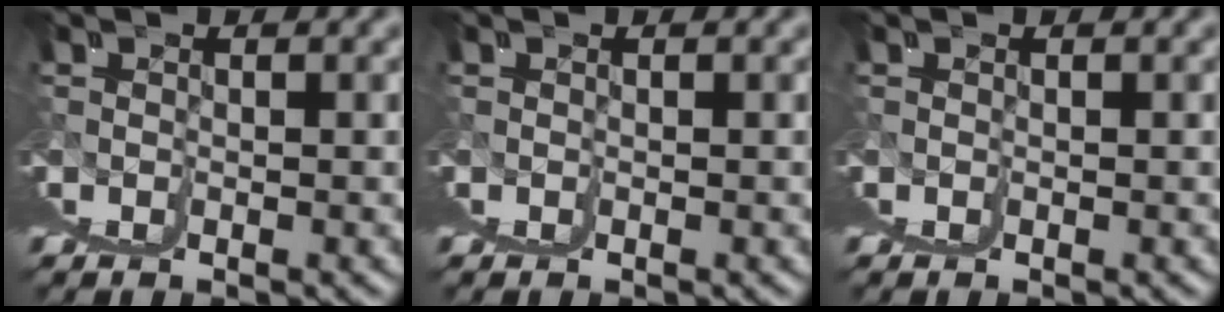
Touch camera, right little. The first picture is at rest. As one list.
[{"total": 0.0}, {"total": 0.0}]